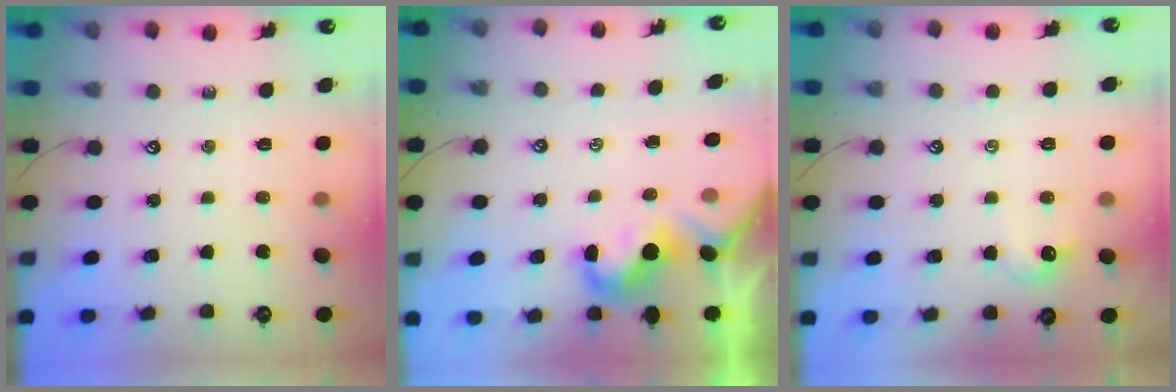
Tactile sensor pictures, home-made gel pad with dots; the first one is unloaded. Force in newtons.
{"total": 1.7, "press": 1.5, "slide": 0.8}
{"total": 0.8, "press": 0.6, "slide": 0.6}